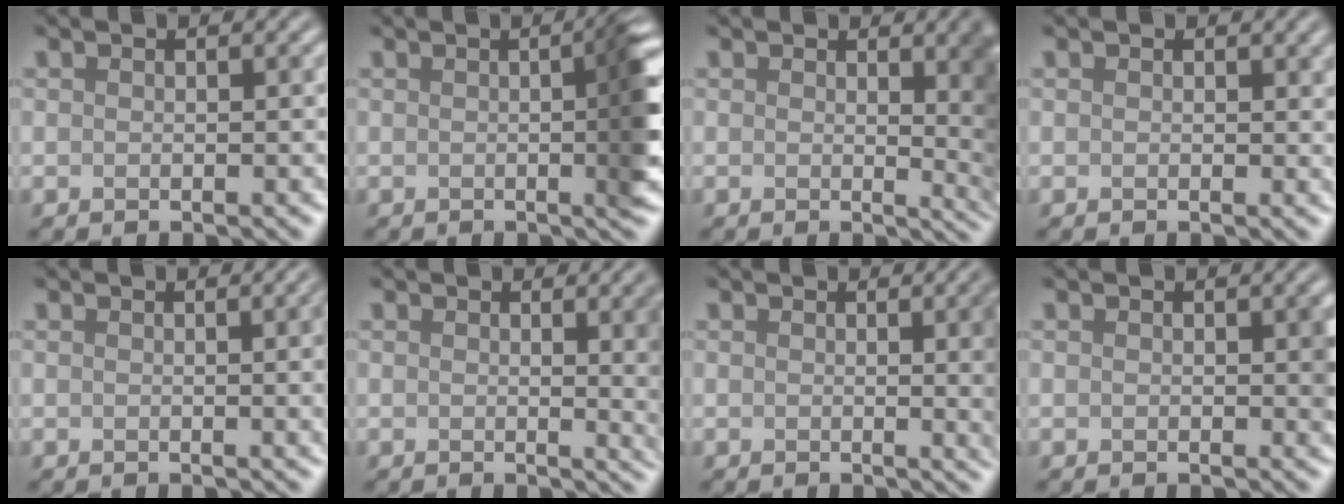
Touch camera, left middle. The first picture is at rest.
{"total": 5.3, "force": [0.2, 1.2, 5.2], "torque": [-0.056, 0.009, -0.001]}
{"total": 6.1, "force": [1.1, 2.4, 5.5], "torque": [-0.030, -0.005, 0.020]}
{"total": 0.9, "force": [0.5, 0.5, 0.6], "torque": [-0.003, -0.001, 0.006]}
{"total": 5.1, "force": [0.3, 2.0, 4.7], "torque": [-0.027, 0.008, 0.004]}
{"total": 6.6, "force": [0.9, 2.7, 6.0], "torque": [-0.032, 0.002, 0.013]}
{"total": 7.6, "force": [0.5, 3.2, 6.9], "torque": [-0.032, 0.008, 0.005]}
{"total": 1.1, "force": [0.2, 0.6, 0.9], "torque": [-0.005, -0.005, 0.002]}